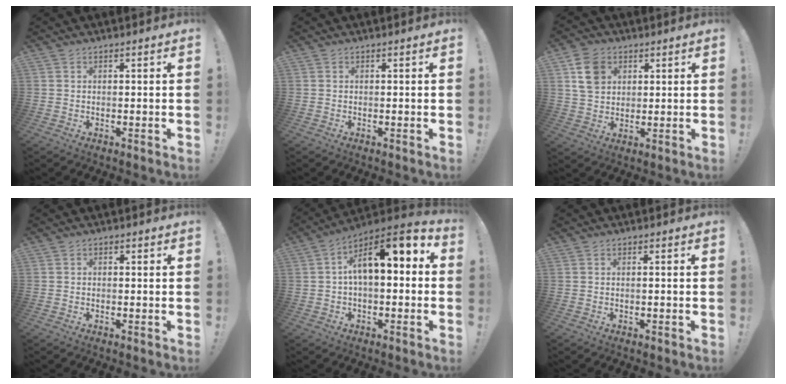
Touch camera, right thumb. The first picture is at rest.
{"total": 0.0}
{"total": 9.7, "force": [3.7, 7.5, 5.1], "torque": [-0.087, 0.000, 0.073]}
{"total": 1.0, "force": [-0.6, 0.5, 0.5], "torque": [-0.012, 0.005, -0.010]}
{"total": 12.6, "force": [3.4, 5.5, 10.8], "torque": [-0.161, -0.016, 0.060]}
{"total": 0.8, "force": [-0.5, -0.1, 0.6], "torque": [-0.016, 0.003, -0.008]}